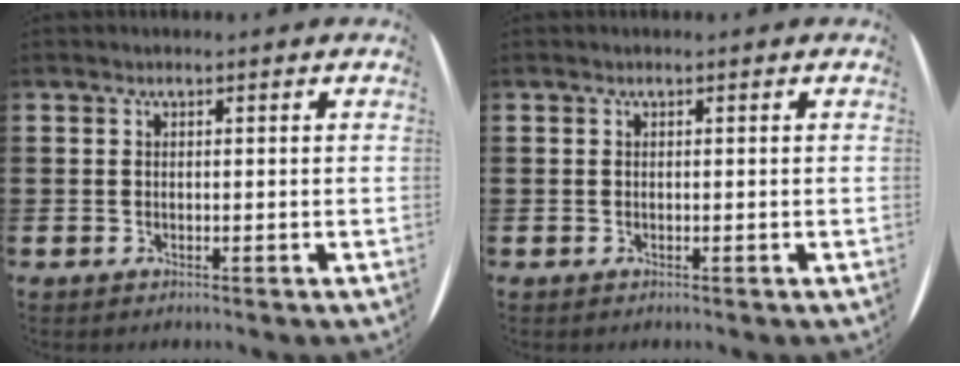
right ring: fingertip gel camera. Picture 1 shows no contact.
{"total": 0.0}